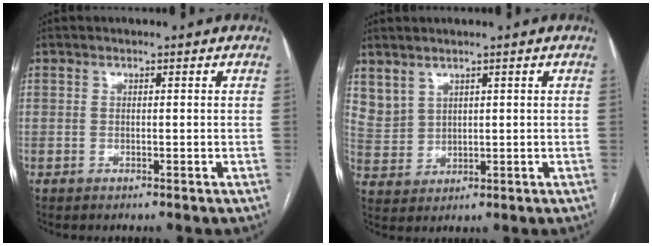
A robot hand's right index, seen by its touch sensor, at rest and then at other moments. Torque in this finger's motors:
{"motor_torque": [0.17, 0.25, 0.03, 0.00]}